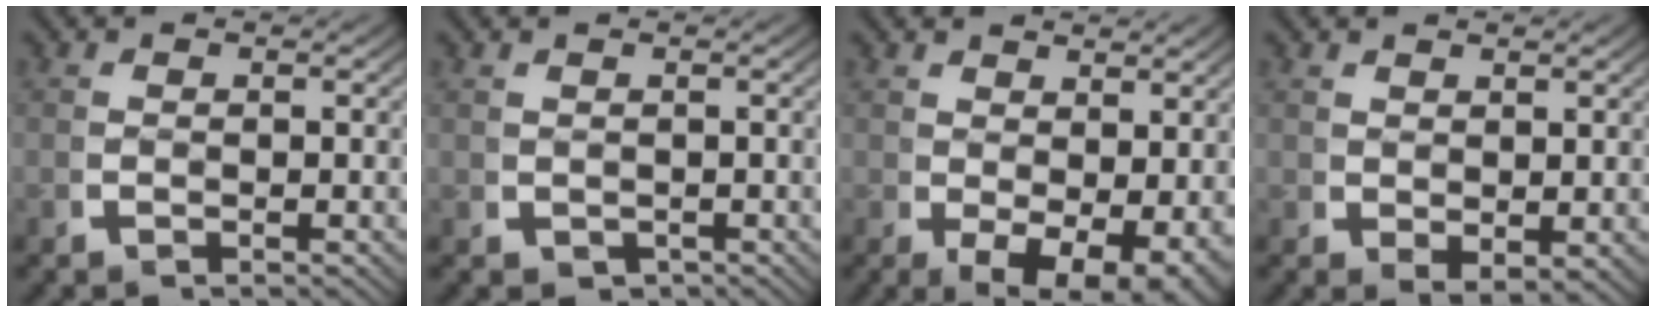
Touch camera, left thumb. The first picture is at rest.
{"total": 0.7, "force": [-0.4, 0.6, -0.2], "torque": [0.002, -0.005, 0.000]}
{"total": 5.9, "force": [-0.6, 3.9, 4.4], "torque": [-0.080, -0.046, 0.017]}
{"total": 1.5, "force": [1.0, 0.8, 0.7], "torque": [-0.016, -0.014, 0.029]}